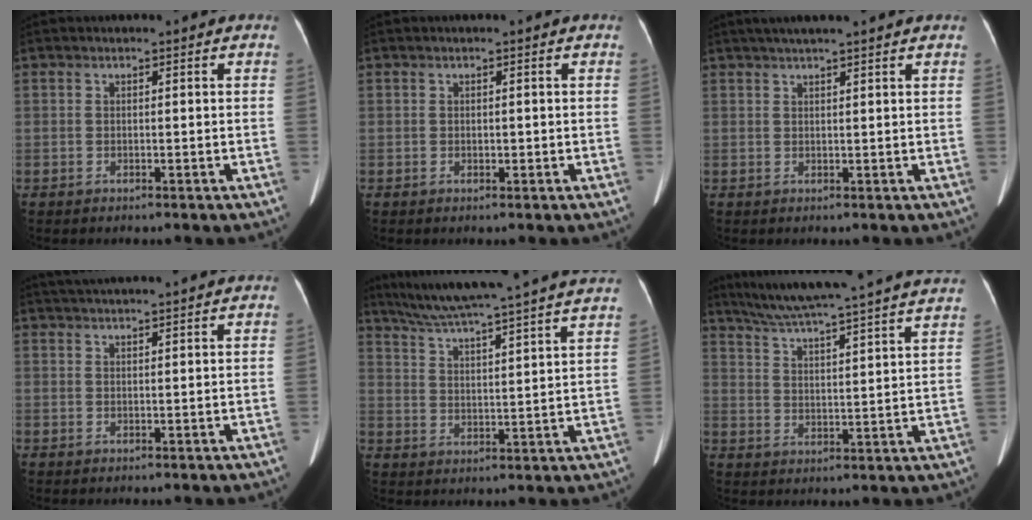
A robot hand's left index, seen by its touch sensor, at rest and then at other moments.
{"total": 0.6, "force": [-0.1, 0.3, 0.4], "torque": [-0.007, -0.002, -0.001]}
{"total": 6.5, "force": [5.3, -0.2, 3.7], "torque": [-0.056, 0.031, 0.076]}
{"total": 10.2, "force": [9.3, -0.4, 4.1], "torque": [-0.067, 0.033, 0.126]}
{"total": 24.7, "force": [22.0, -1.0, 11.3], "torque": [-0.190, -0.017, 0.299]}
{"total": 26.4, "force": [23.7, -0.5, 11.6], "torque": [-0.192, -0.025, 0.314]}